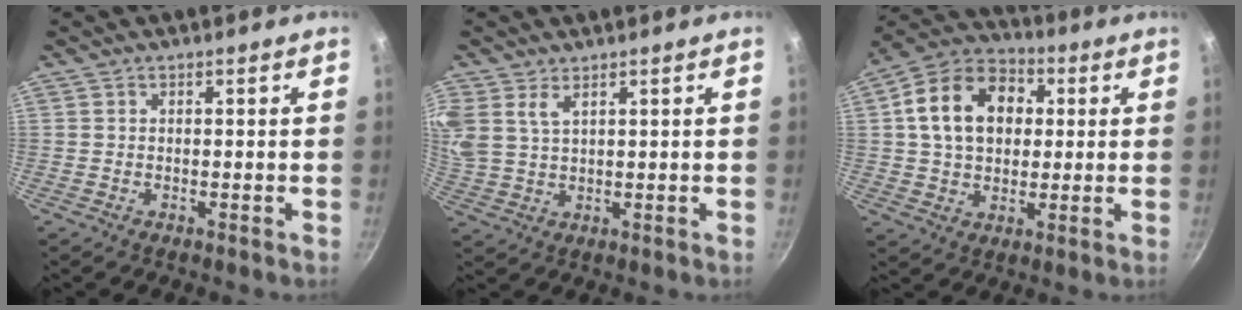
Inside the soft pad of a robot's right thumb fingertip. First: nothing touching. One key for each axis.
{"total": 8.0, "fx": 4.5, "fy": 4.4, "fz": 5.0, "tx": -0.113, "ty": 0.001, "tz": 0.096}
{"total": 16.4, "fx": 3.2, "fy": 12.1, "fz": 10.6, "tx": -0.156, "ty": 0.025, "tz": 0.041}